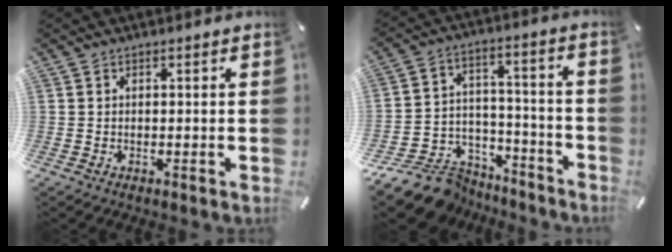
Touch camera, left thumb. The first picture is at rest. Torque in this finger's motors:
{"motor_torque": [-0.36, 0.47, 0.13, 0.23, 0.00]}